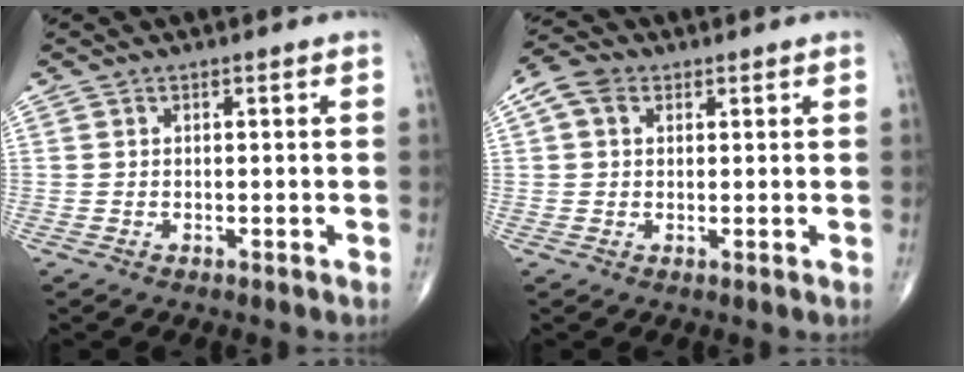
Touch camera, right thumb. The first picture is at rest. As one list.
[{"total": 4.7, "force": [1.7, 3.4, 2.8], "torque": [-0.052, 0.015, 0.030]}]